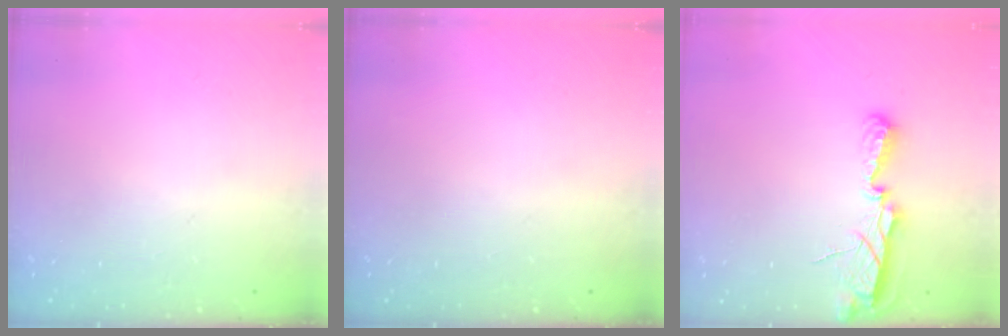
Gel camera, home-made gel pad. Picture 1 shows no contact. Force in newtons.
{"total": 0.0}
{"total": 7.3, "press": 7.3, "slide": 0.5}